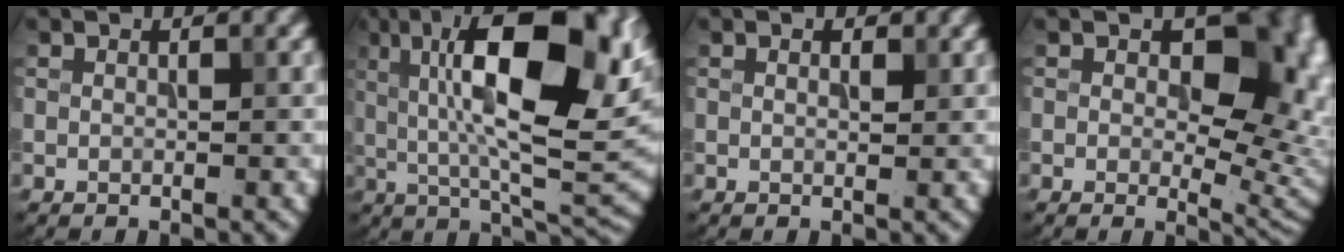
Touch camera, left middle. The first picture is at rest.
{"total": 16.7, "force": [4.0, 6.6, 14.9], "torque": [-0.221, 0.012, 0.055]}
{"total": 0.7, "force": [0.4, 0.4, 0.5], "torque": [-0.008, -0.002, 0.006]}
{"total": 10.0, "force": [1.4, 5.8, 8.0], "torque": [-0.087, -0.002, 0.020]}